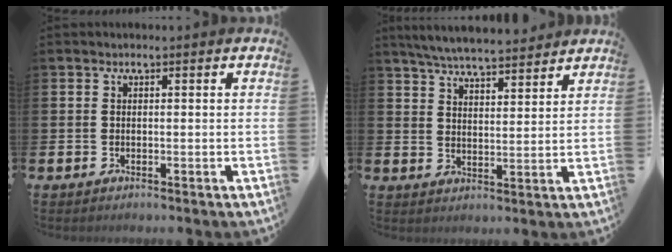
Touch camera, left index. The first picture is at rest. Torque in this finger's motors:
{"motor_torque": [0.26, -0.35, 0.94, 0.21]}